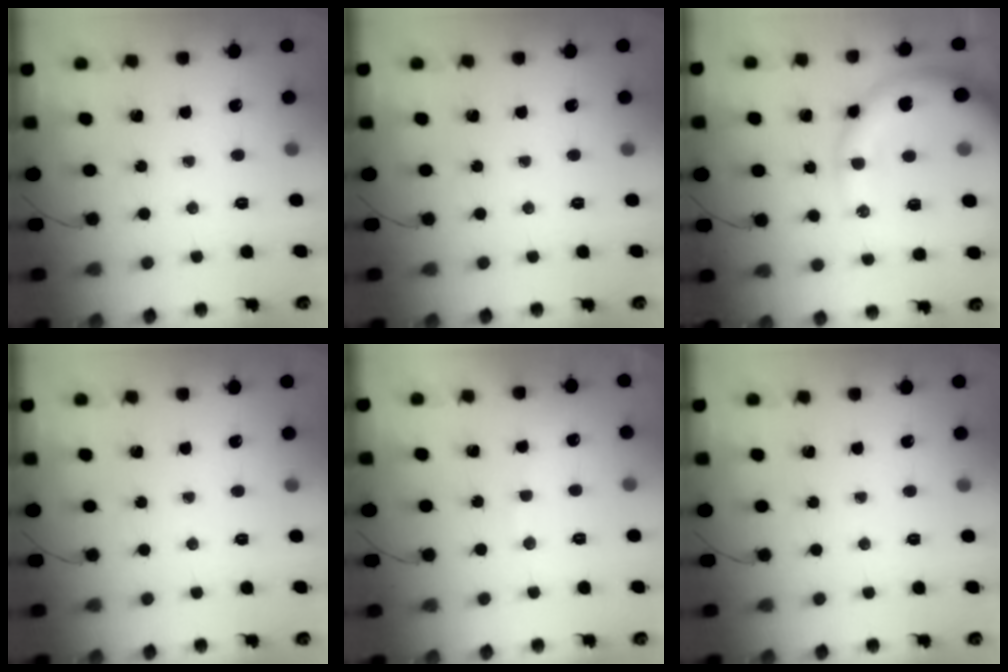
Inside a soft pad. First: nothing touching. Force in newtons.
{"total": 0.0}
{"total": 18.3, "press": 18.1, "slide": 2.4}
{"total": 0.0}
{"total": 5.8, "press": 5.7, "slide": 1.0}
{"total": 0.0}